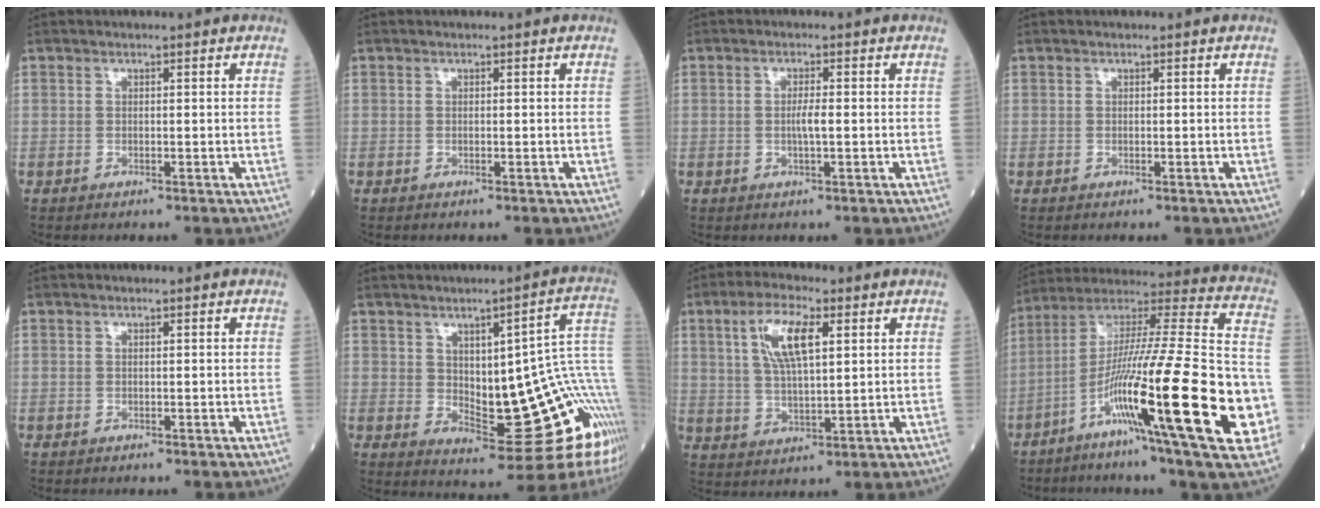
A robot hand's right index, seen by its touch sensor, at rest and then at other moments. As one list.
[{"total": 0.0}, {"total": 2.0, "force": [-0.3, 0.0, 2.0], "torque": [-0.043, -0.001, -0.004]}, {"total": 0.0}, {"total": 0.0}, {"total": 19.8, "force": [-1.5, 3.8, 19.4], "torque": [-0.186, 0.014, -0.004]}, {"total": 8.7, "force": [3.1, 2.4, 7.7], "torque": [-0.161, 0.009, 0.061]}, {"total": 31.1, "force": [-9.8, 2.3, 29.5], "torque": [-0.436, -0.032, -0.171]}]